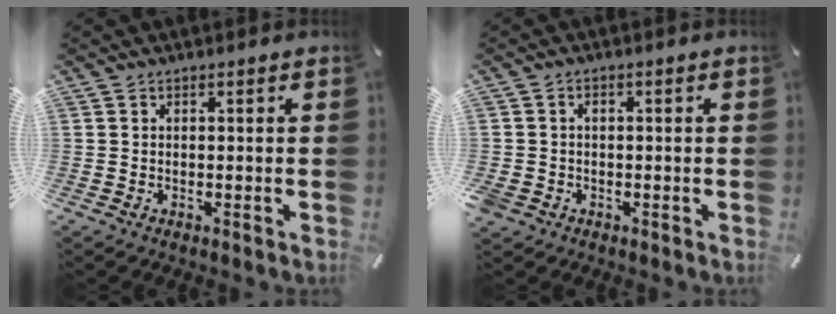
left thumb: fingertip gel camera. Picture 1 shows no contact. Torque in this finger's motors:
{"motor_torque": [0.62, 1.01, 0.18, 0.19, 0.15]}